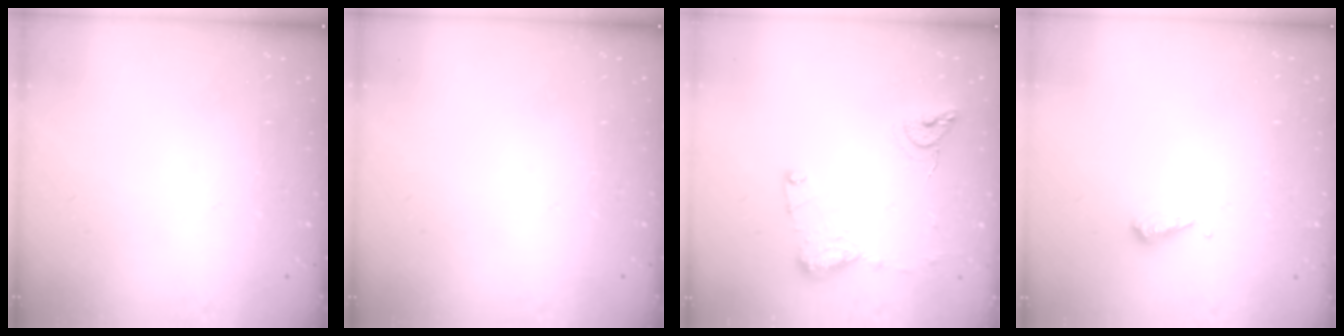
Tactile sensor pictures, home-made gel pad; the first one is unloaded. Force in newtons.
{"total": 0.0}
{"total": 12.2, "press": 12.2, "slide": 1.0}
{"total": 3.8, "press": 3.7, "slide": 0.3}